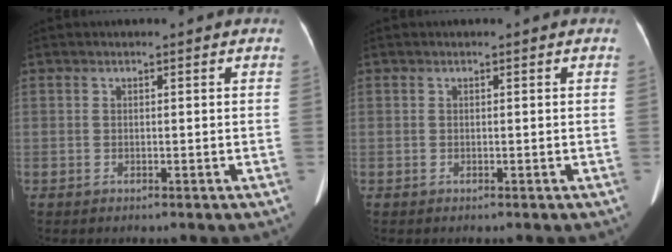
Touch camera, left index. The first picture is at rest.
{"total": 0.0}